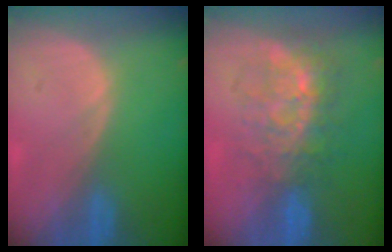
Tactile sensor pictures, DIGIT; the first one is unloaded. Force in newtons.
{"total": 8.7, "press": 7.5, "slide": 4.4}